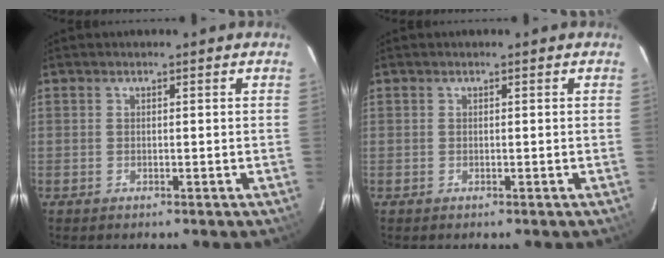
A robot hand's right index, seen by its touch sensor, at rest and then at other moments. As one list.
[{"total": 0.0}]